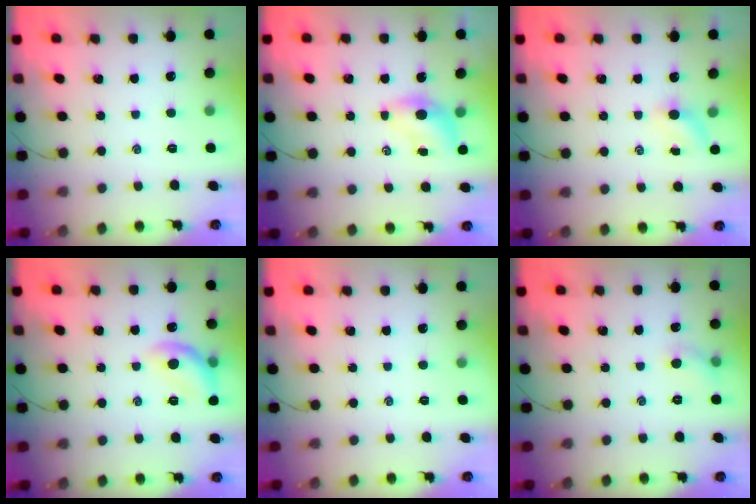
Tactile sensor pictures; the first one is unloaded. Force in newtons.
{"total": 4.8, "press": 4.7, "slide": 0.8}
{"total": 3.6, "press": 3.5, "slide": 1.0}
{"total": 10.8, "press": 10.8, "slide": 0.7}
{"total": 0.0}
{"total": 4.4, "press": 4.2, "slide": 1.2}